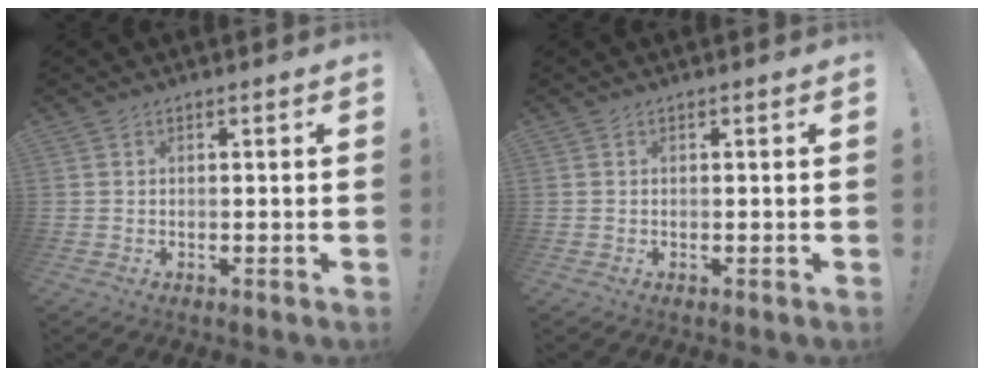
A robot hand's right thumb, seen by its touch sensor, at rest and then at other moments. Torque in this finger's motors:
{"motor_torque": [0.18, -0.13, 0.02, 0.08, 0.00]}